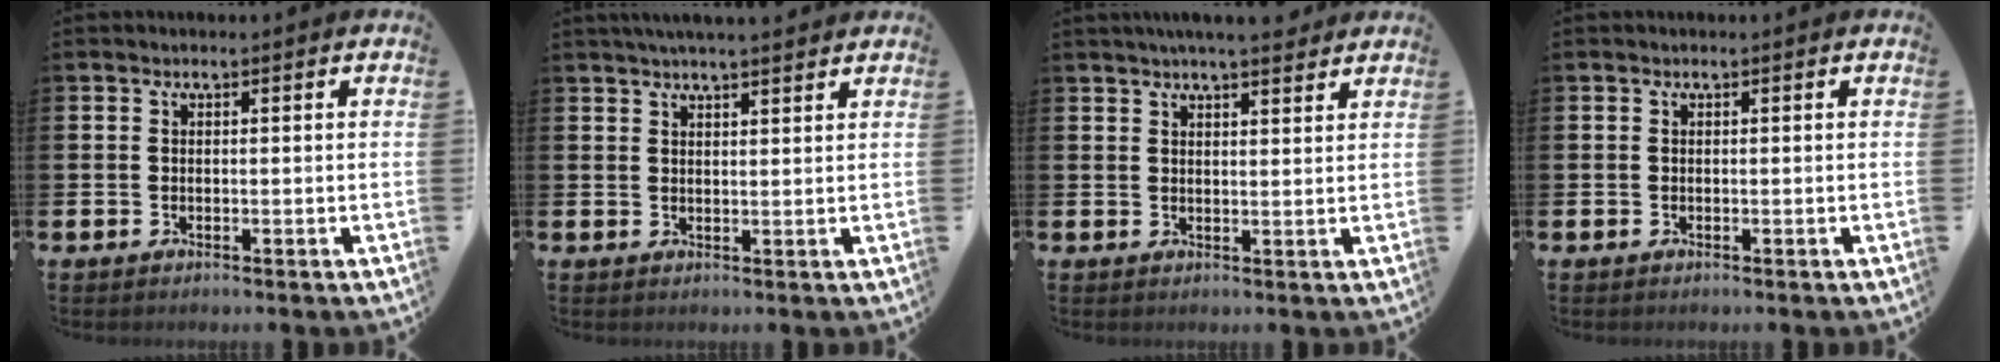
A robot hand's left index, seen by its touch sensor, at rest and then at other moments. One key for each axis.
{"total": 3.3, "fx": 3.2, "fy": -0.1, "fz": 1.0, "tx": -0.021, "ty": -0.009, "tz": 0.058}
{"total": 4.3, "fx": 4.1, "fy": 0.1, "fz": 1.3, "tx": -0.022, "ty": -0.017, "tz": 0.071}
{"total": 0.0}